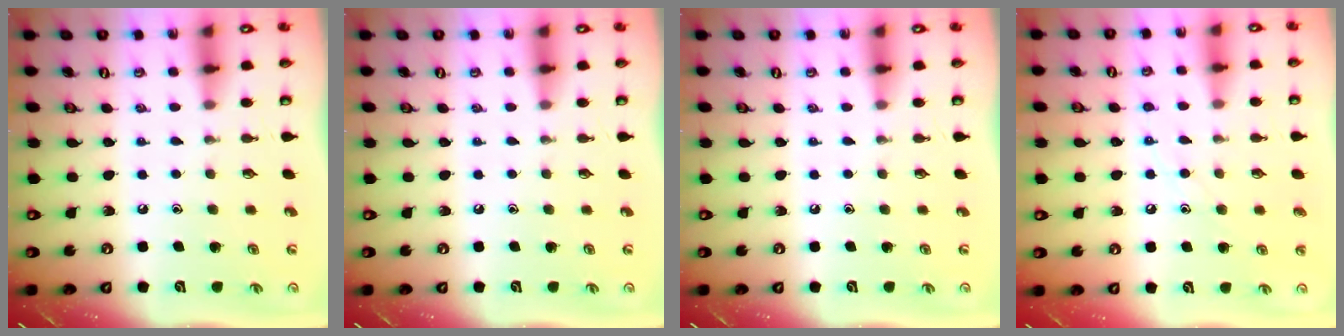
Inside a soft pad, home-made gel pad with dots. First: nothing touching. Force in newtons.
{"total": 0.0}
{"total": 0.0}
{"total": 6.9, "press": 6.9, "slide": 0.5}